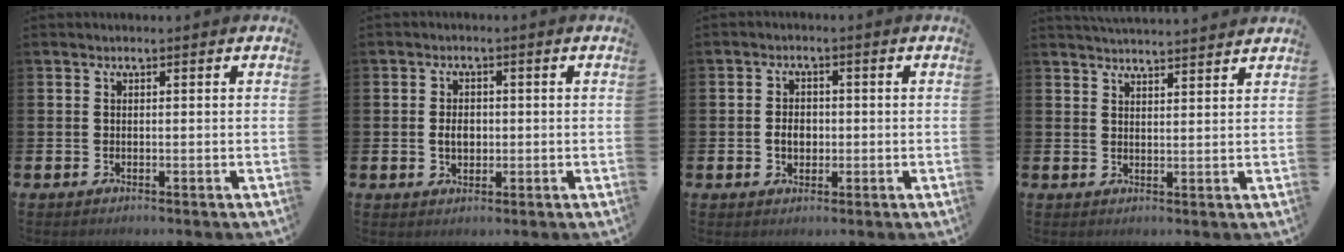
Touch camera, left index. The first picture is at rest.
{"total": 2.8, "force": [0.0, 2.1, 1.9], "torque": [-0.022, 0.002, -0.007]}
{"total": 2.9, "force": [-0.3, 2.2, 1.8], "torque": [-0.020, 0.000, -0.013]}
{"total": 3.2, "force": [3.1, -0.4, 0.1], "torque": [-0.007, -0.019, 0.057]}